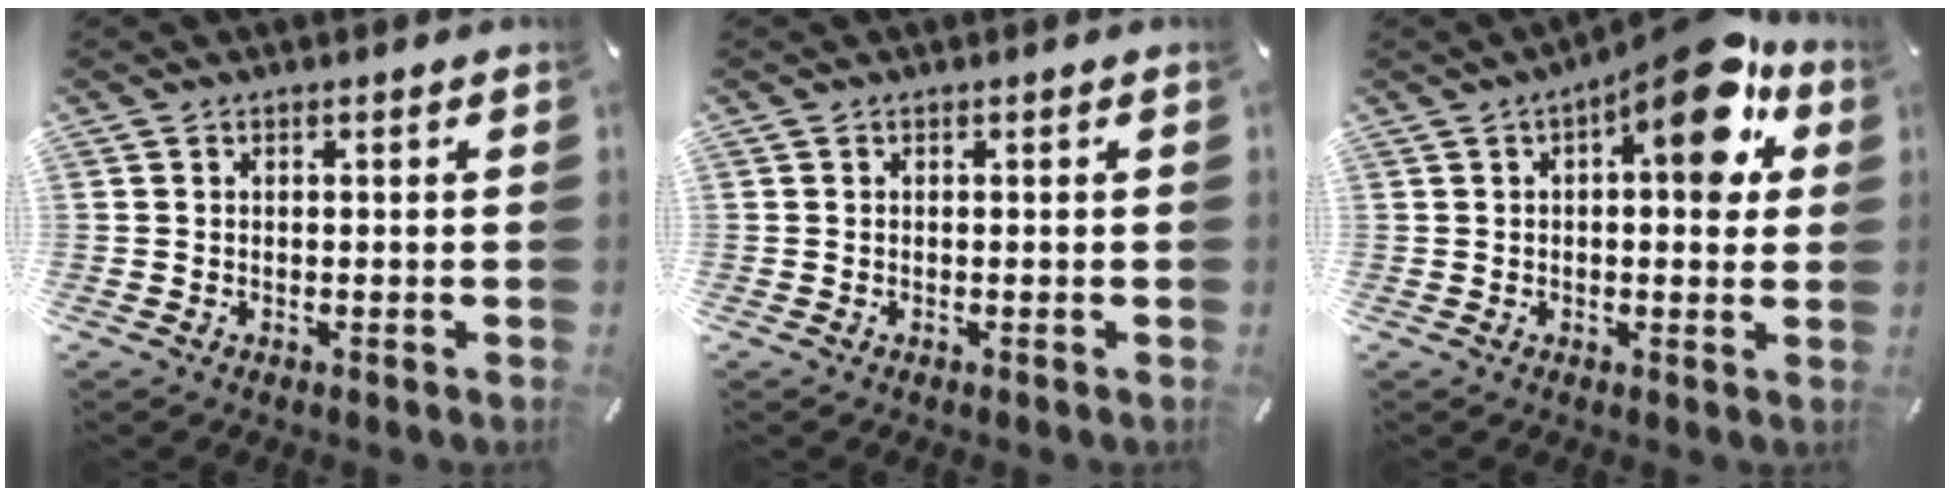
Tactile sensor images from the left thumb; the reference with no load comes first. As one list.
[{"total": 0.0}, {"total": 13.4, "force": [5.8, 5.2, 11.0], "torque": [-0.133, -0.034, 0.086]}]